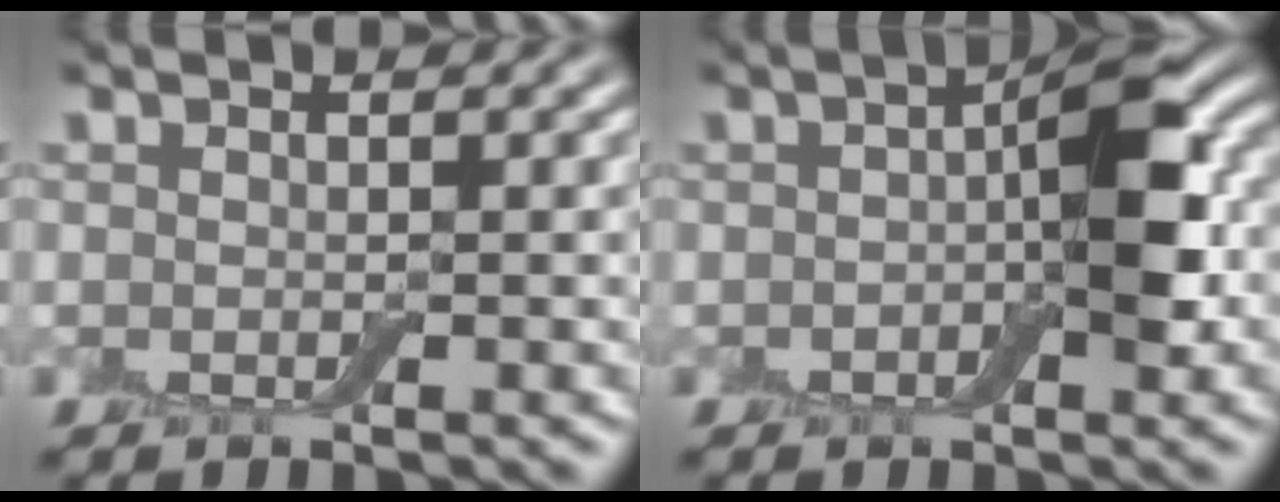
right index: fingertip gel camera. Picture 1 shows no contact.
{"total": 5.9, "force": [-0.1, 2.5, 5.3], "torque": [-0.076, 0.012, -0.008]}